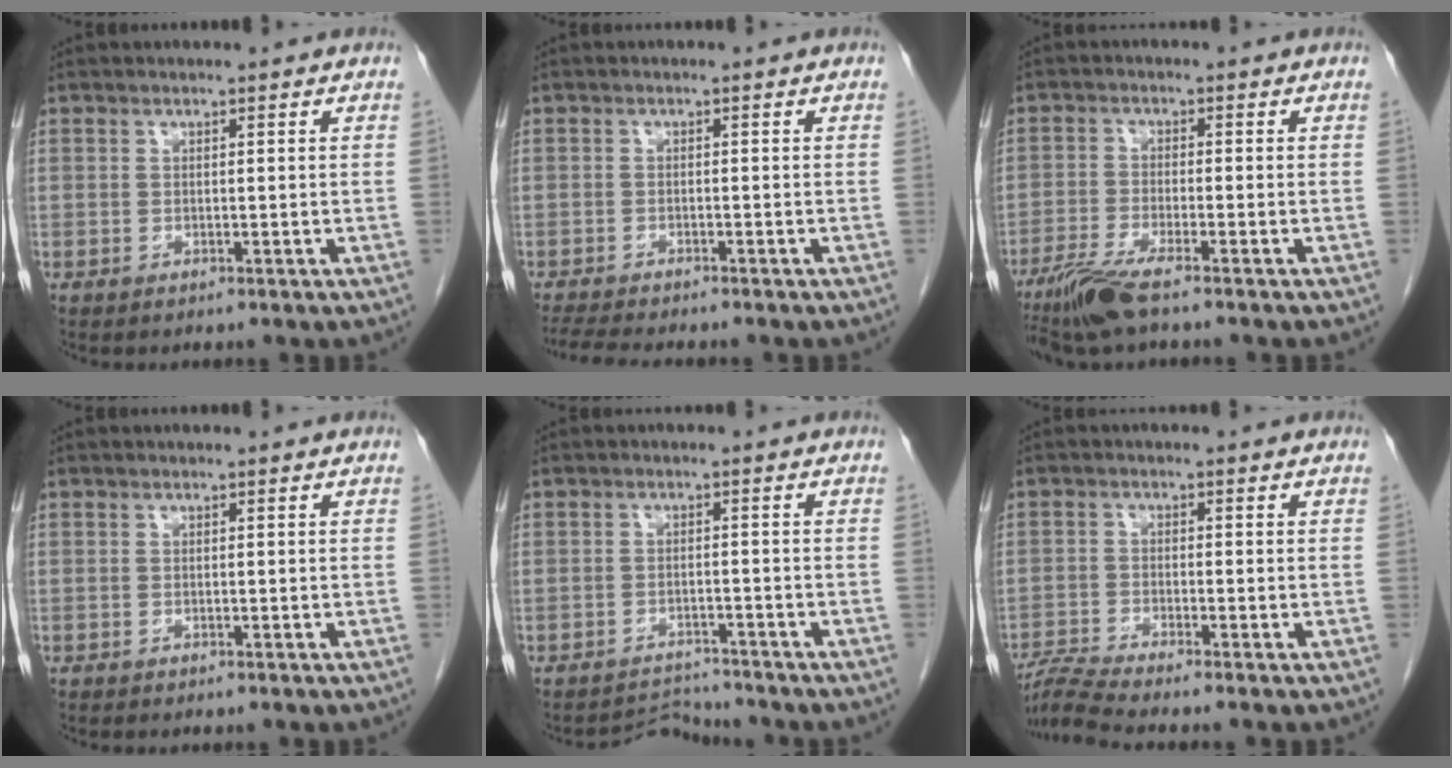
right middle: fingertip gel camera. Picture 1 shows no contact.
{"total": 6.3, "force": [-5.6, 0.5, 2.7], "torque": [-0.047, -0.016, -0.091]}
{"total": 6.1, "force": [-4.6, 0.1, 4.0], "torque": [-0.085, -0.020, -0.092]}
{"total": 0.0}
{"total": 3.2, "force": [-2.8, -0.2, -1.6], "torque": [0.029, -0.003, -0.041]}
{"total": 5.2, "force": [-4.6, -1.5, 1.9], "torque": [-0.042, -0.019, -0.089]}